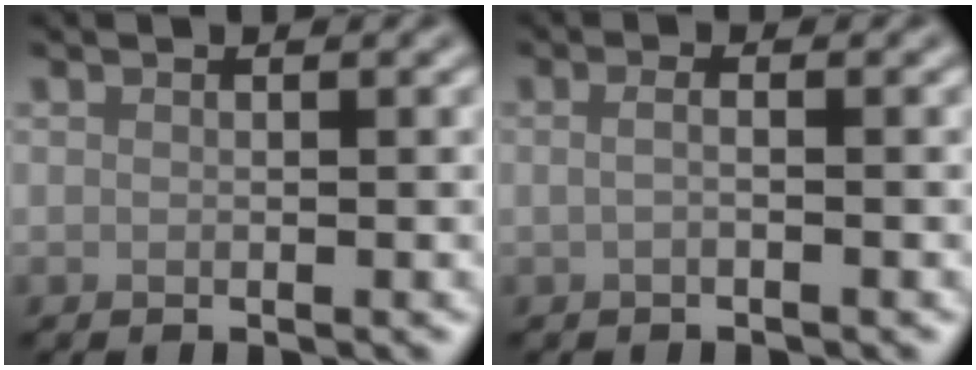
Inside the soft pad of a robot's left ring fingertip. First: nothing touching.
{"total": 1.2, "force": [0.0, 0.4, 1.1], "torque": [-0.021, -0.007, -0.008]}